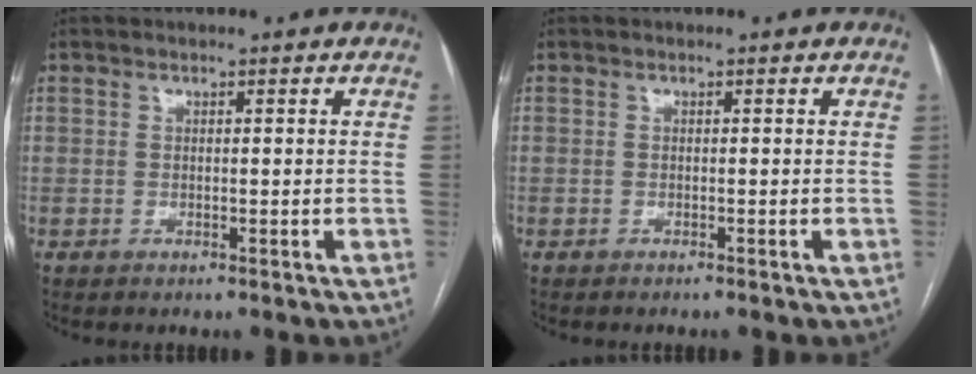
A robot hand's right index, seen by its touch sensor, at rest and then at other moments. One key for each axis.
{"total": 0.0}